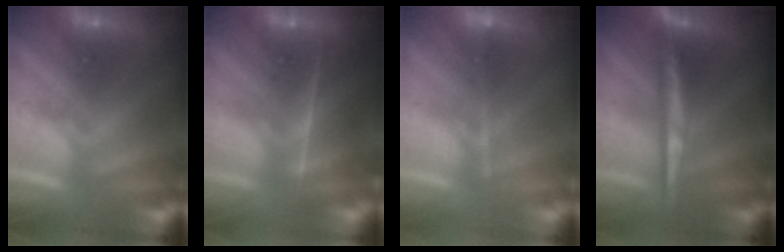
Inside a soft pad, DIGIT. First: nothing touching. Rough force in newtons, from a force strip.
{"total": 7.8}
{"total": 1.5}
{"total": 2.9}